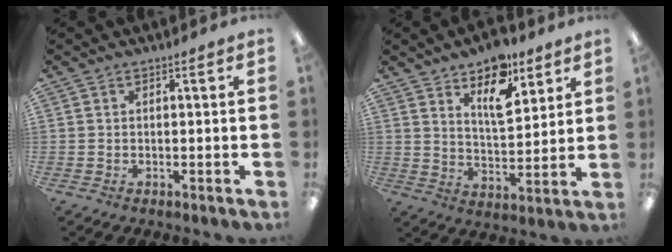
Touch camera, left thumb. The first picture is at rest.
{"total": 12.6, "force": [8.3, 5.8, 7.4], "torque": [-0.101, -0.043, 0.141]}